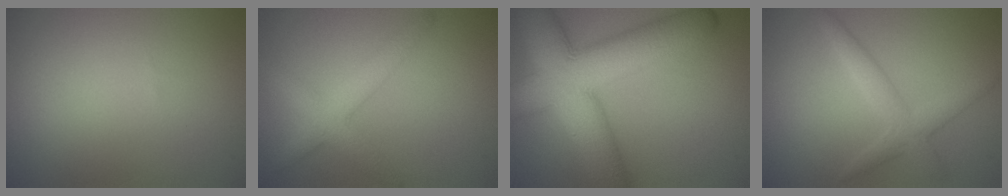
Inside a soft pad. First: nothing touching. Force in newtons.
{"total": 3.9, "press": 3.9, "slide": 0.2}
{"total": 12.3, "press": 12.3, "slide": 0.5}
{"total": 2.9, "press": 2.9, "slide": 0.1}